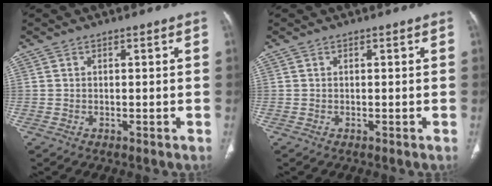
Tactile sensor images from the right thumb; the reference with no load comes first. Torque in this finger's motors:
{"motor_torque": [0.00, 0.01, 0.00, 0.00, 0.03]}